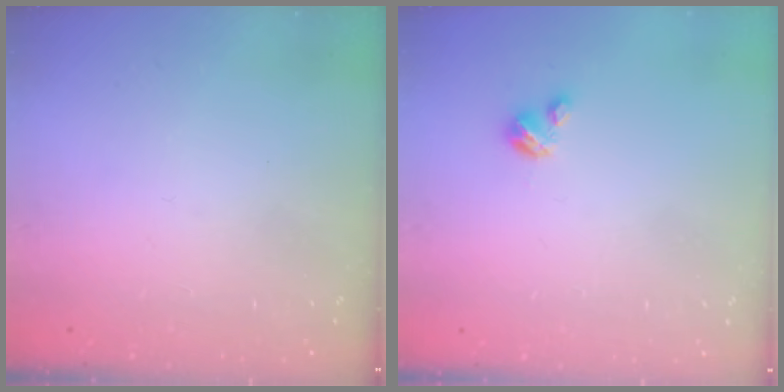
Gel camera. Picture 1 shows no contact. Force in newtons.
{"total": 2.9, "press": 2.9, "slide": 0.3}